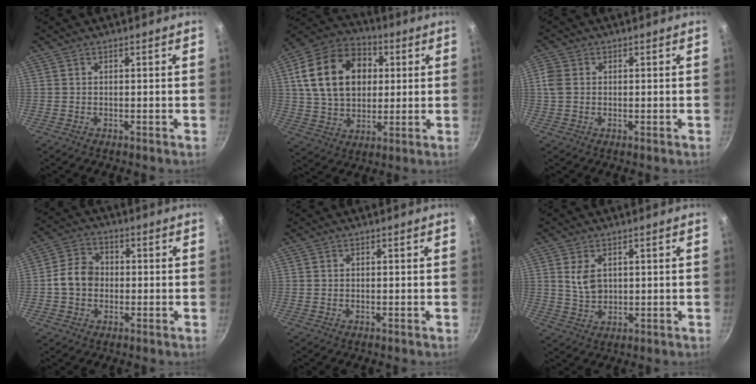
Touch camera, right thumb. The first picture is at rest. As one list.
[{"total": 19.9, "force": [4.1, 14.4, 13.2], "torque": [-0.208, 0.015, 0.064]}, {"total": 3.6, "force": [0.3, 2.9, 2.2], "torque": [-0.041, 0.006, 0.003]}, {"total": 7.1, "force": [-0.6, 5.9, 3.9], "torque": [-0.043, 0.021, -0.023]}, {"total": 0.0}, {"total": 5.1, "force": [1.5, 3.4, 3.5], "torque": [-0.057, -0.013, 0.034]}]